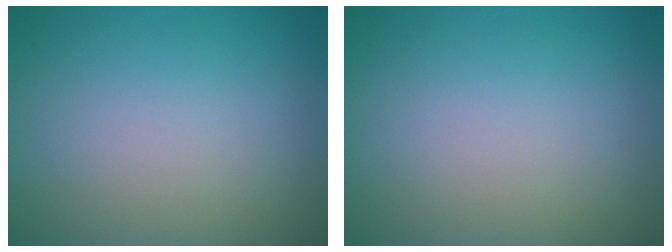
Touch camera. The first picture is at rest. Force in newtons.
{"total": 0.0}